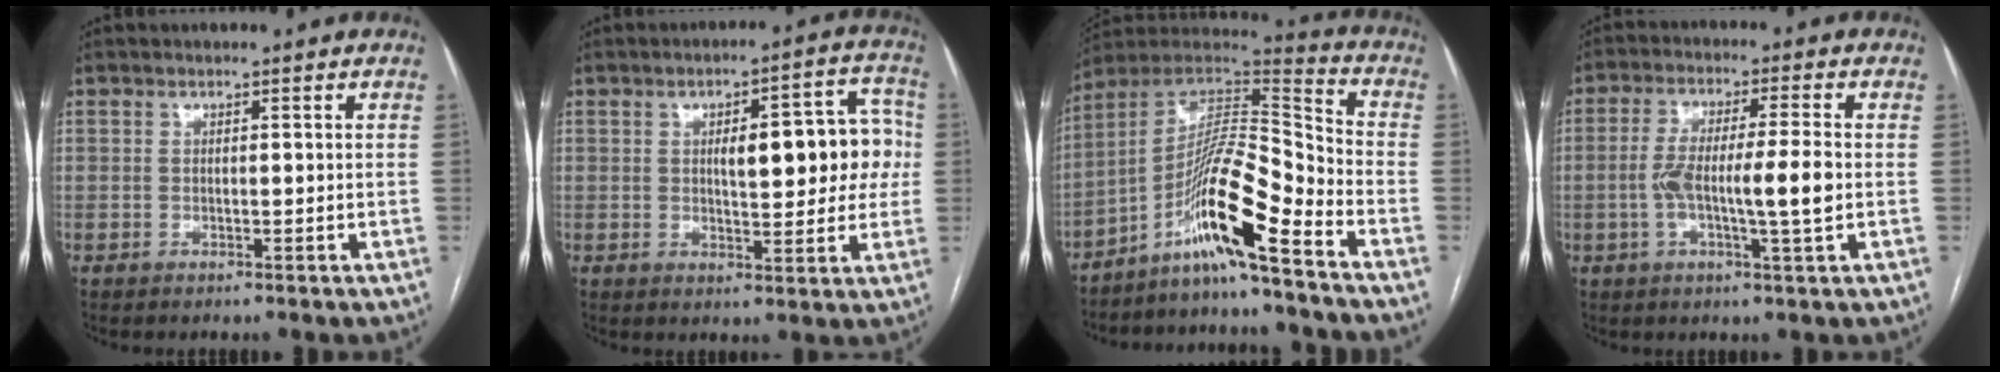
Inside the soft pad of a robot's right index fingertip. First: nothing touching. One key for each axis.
{"total": 11.5, "fx": 1.2, "fy": 4.0, "fz": 10.7, "tx": -0.131, "ty": 0.033, "tz": 0.020}
{"total": 14.3, "fx": -8.9, "fy": 0.0, "fz": 11.2, "tx": -0.213, "ty": 0.010, "tz": -0.161}
{"total": 9.3, "fx": -1.1, "fy": 0.5, "fz": 9.2, "tx": -0.168, "ty": 0.007, "tz": -0.024}